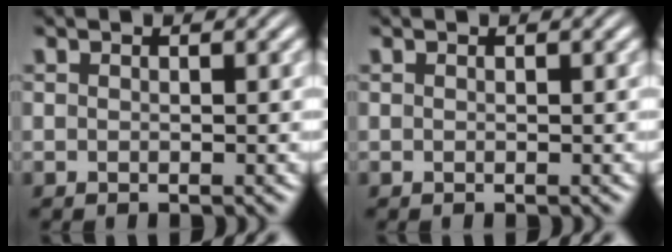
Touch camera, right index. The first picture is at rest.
{"total": 0.0}